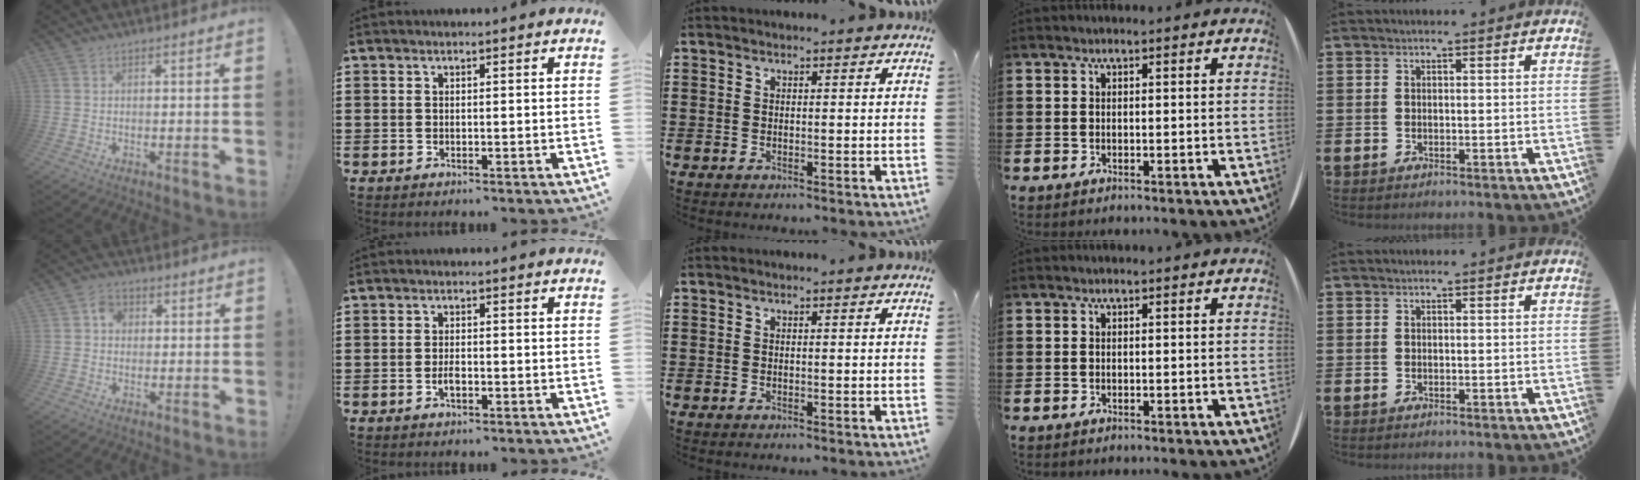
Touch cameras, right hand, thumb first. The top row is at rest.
{"thumb": {"total": 4.1, "force": [0.3, 3.5, 2.1], "torque": [-0.027, 0.006, 0.004]}, "index": {"total": 1.9, "force": [-0.7, 0.7, 1.6], "torque": [-0.032, 0.001, -0.013]}}